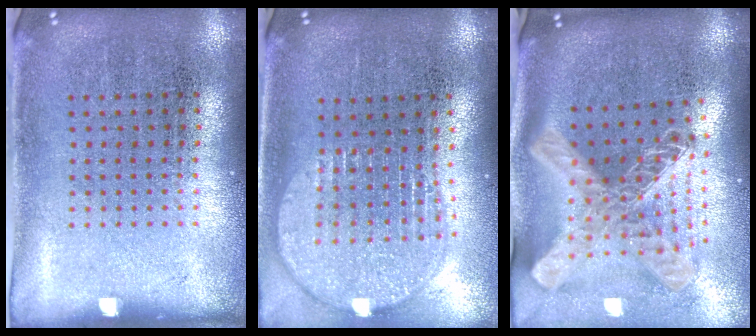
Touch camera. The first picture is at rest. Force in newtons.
{"total": 1.9, "press": 1.6, "slide": 1.0}
{"total": 3.0, "press": 2.1, "slide": 2.1}